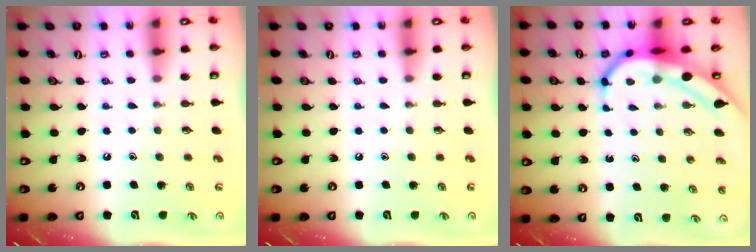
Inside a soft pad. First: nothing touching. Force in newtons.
{"total": 0.0}
{"total": 6.5, "press": 6.5, "slide": 0.7}